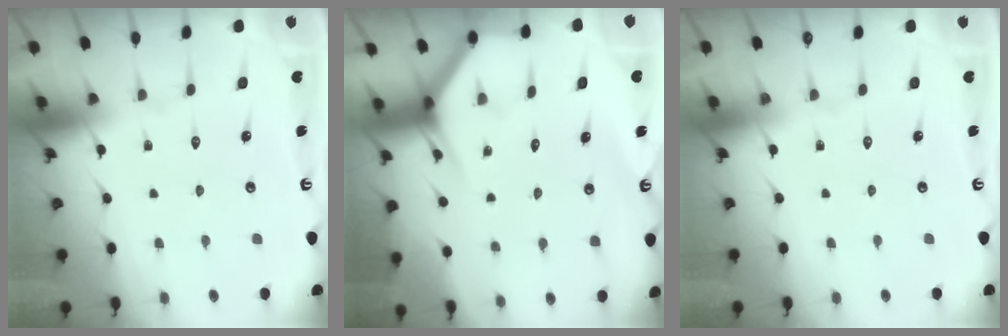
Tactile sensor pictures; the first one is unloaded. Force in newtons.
{"total": 3.5, "press": 3.5, "slide": 0.3}
{"total": 0.0}